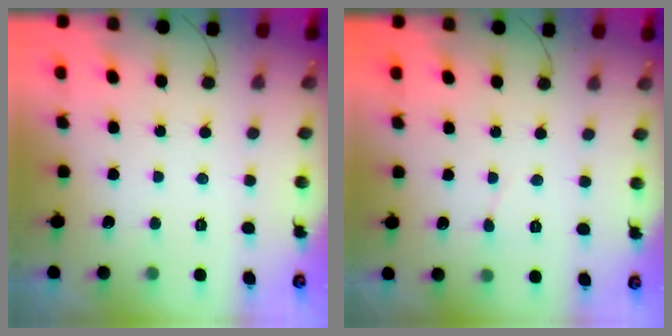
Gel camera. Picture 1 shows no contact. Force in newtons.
{"total": 2.5, "press": 2.5, "slide": 0.1}